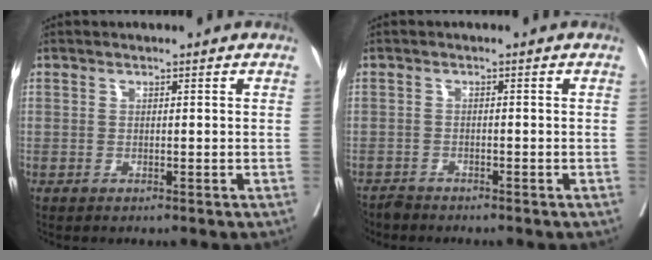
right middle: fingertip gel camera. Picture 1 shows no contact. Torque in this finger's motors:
{"motor_torque": [0.00, -0.02, 0.09, 0.02]}